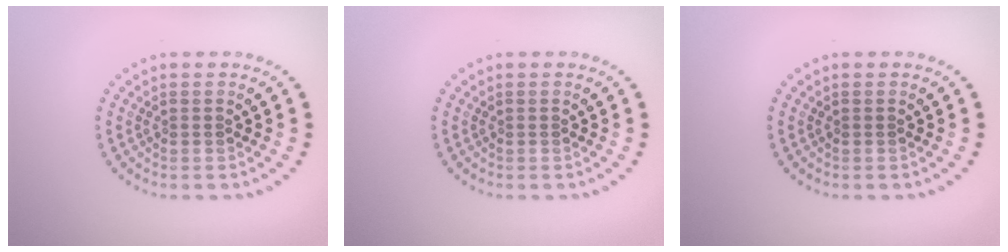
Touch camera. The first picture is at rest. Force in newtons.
{"total": 0.0}
{"total": 0.0}